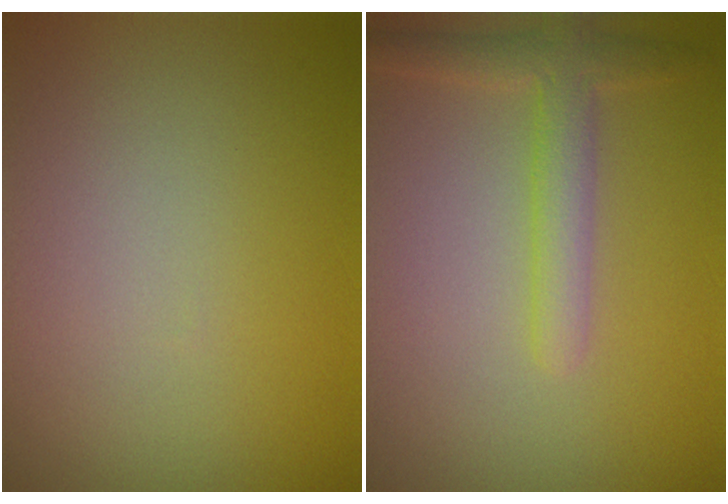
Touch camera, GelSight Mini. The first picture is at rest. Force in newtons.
{"total": 3.0, "press": 3.0, "slide": 0.2}